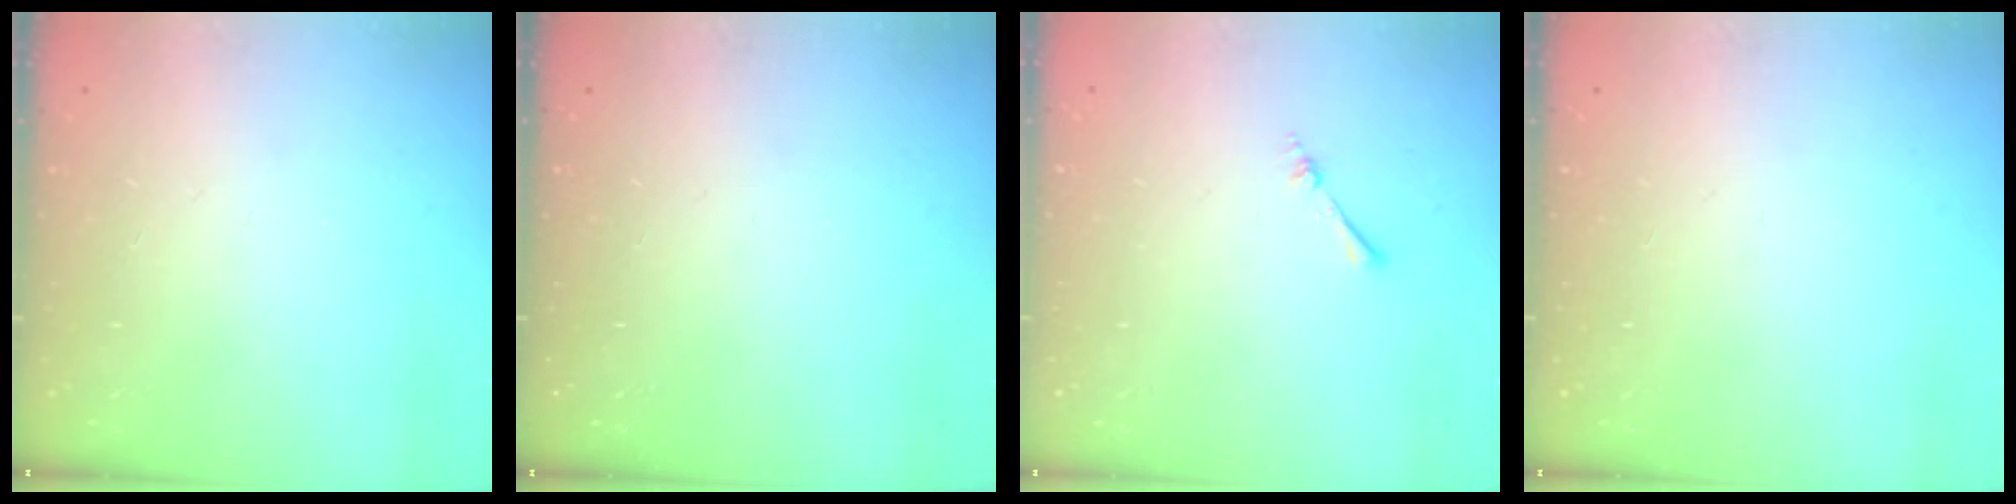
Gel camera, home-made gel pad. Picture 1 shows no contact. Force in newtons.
{"total": 0.0}
{"total": 1.7, "press": 1.7, "slide": 0.3}
{"total": 0.0}